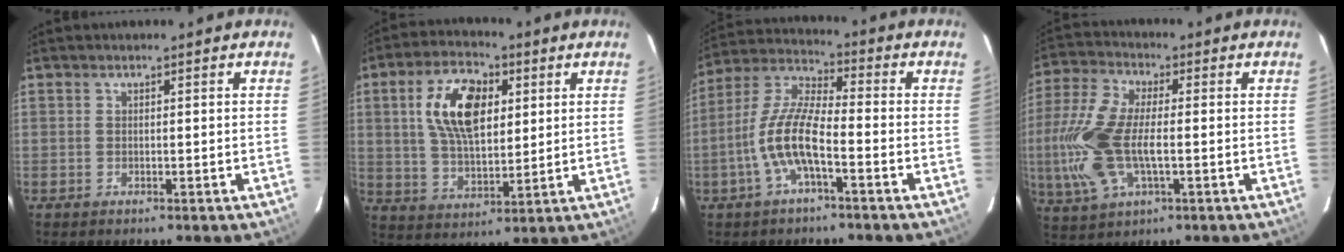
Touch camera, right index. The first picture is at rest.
{"total": 13.4, "force": [3.9, 7.1, 10.7], "torque": [-0.200, 0.019, 0.075]}
{"total": 10.4, "force": [-3.9, 2.7, 9.3], "torque": [-0.204, 0.005, -0.078]}
{"total": 15.3, "force": [-1.8, 7.0, 13.4], "torque": [-0.307, 0.001, -0.038]}